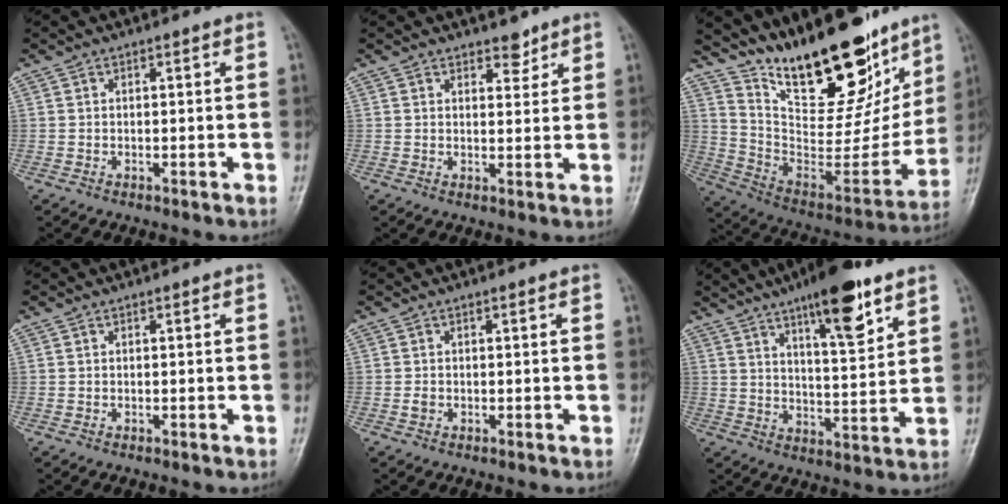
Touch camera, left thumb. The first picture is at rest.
{"total": 3.1, "force": [2.4, 1.6, 1.1], "torque": [0.002, -0.016, 0.036]}
{"total": 27.4, "force": [19.5, 10.6, 16.0], "torque": [-0.201, -0.098, 0.327]}
{"total": 0.0}
{"total": 1.0, "force": [0.0, 0.7, 0.7], "torque": [-0.009, 0.001, 0.001]}
{"total": 12.7, "force": [7.8, 3.6, 9.3], "torque": [-0.120, -0.043, 0.120]}